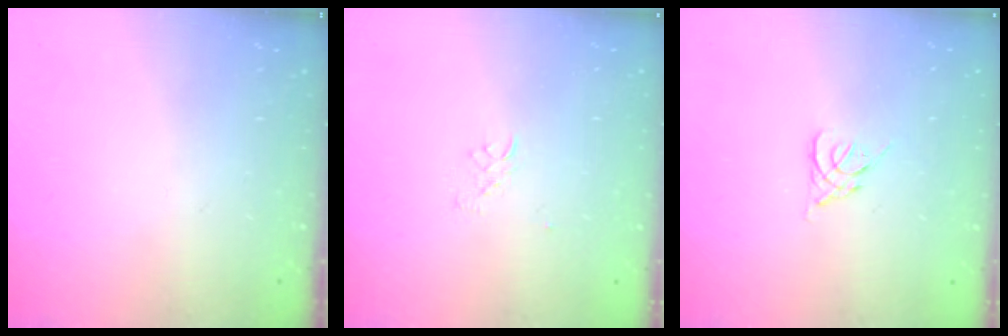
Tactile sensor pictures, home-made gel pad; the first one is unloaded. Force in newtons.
{"total": 2.6, "press": 2.6, "slide": 0.1}
{"total": 2.6, "press": 2.5, "slide": 0.7}